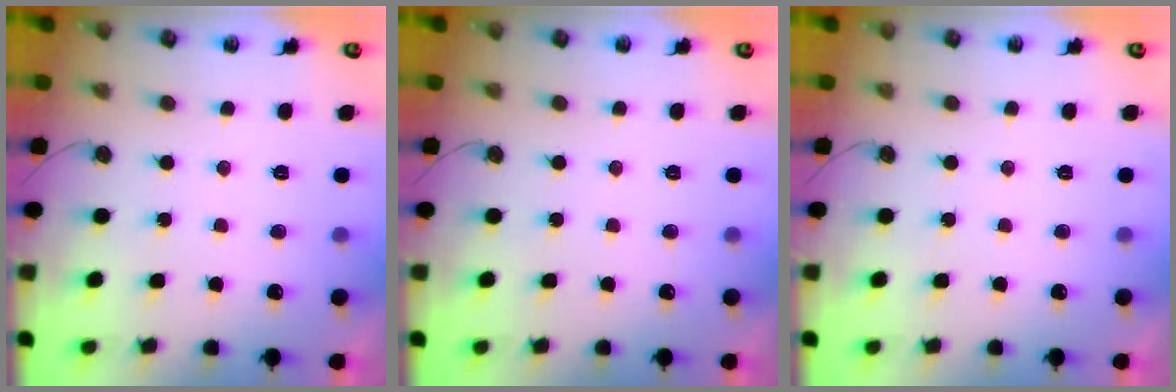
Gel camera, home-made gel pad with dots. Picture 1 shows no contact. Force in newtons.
{"total": 0.0}
{"total": 0.0}